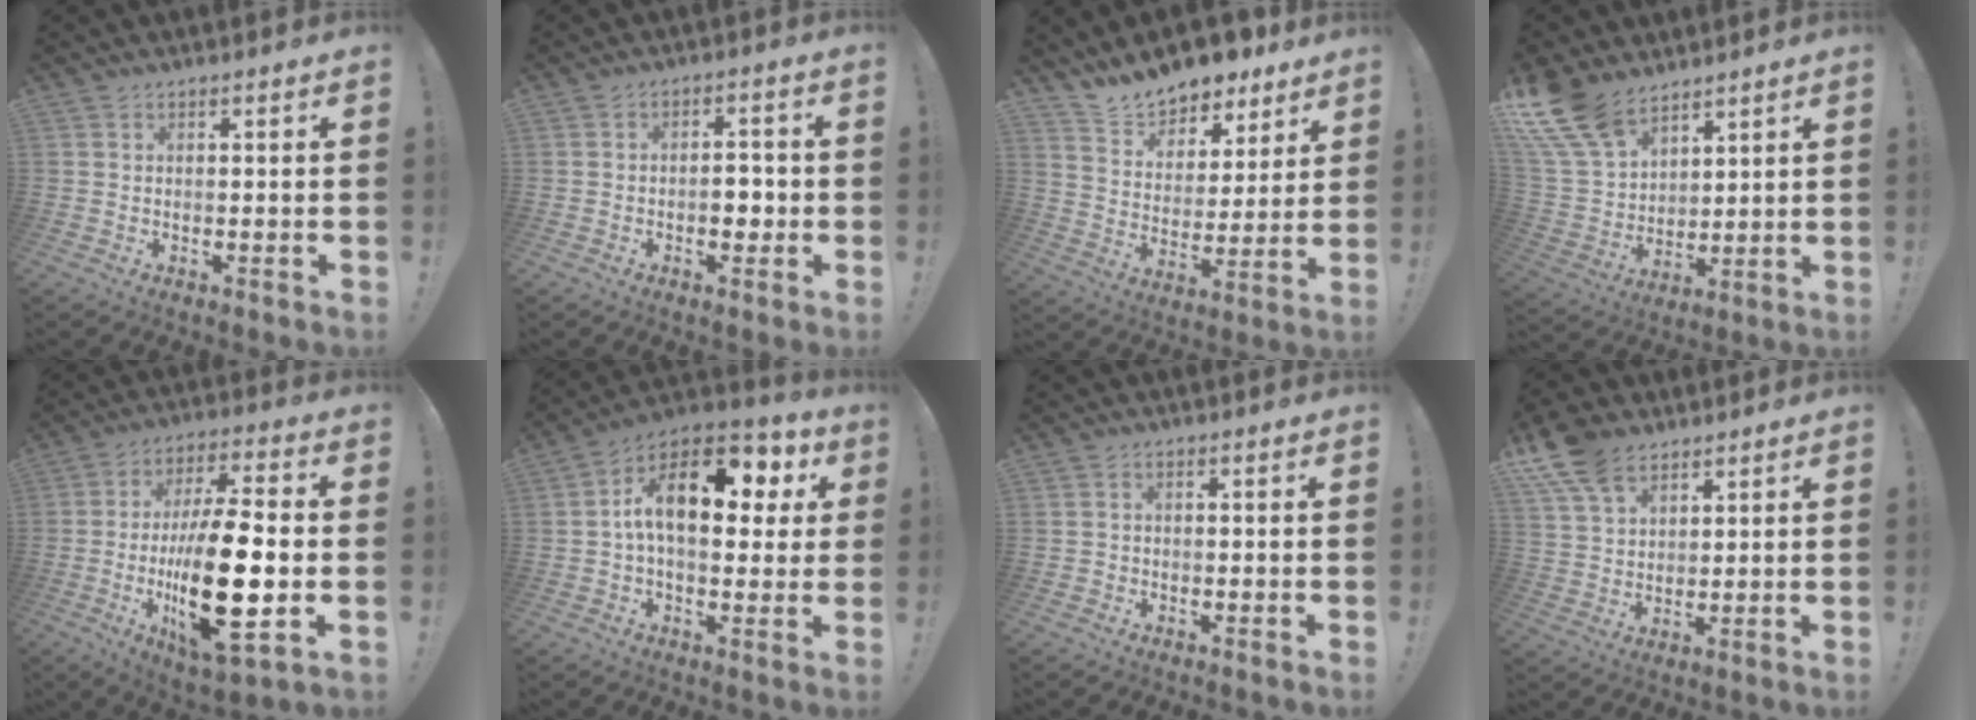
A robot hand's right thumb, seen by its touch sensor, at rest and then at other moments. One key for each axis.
{"total": 5.4, "fx": -1.7, "fy": 3.5, "fz": 3.7, "tx": -0.053, "ty": 0.013, "tz": -0.031}
{"total": 11.8, "fx": 10.9, "fy": 4.0, "fz": 2.2, "tx": -0.055, "ty": -0.092, "tz": 0.198}
{"total": 16.1, "fx": 11.3, "fy": 8.7, "fz": 7.4, "tx": -0.161, "ty": -0.070, "tz": 0.218}
{"total": 24.2, "fx": -4.0, "fy": 8.3, "fz": 22.3, "tx": -0.402, "ty": 0.000, "tz": -0.065}
{"total": 17.3, "fx": 3.7, "fy": 9.2, "fz": 14.1, "tx": -0.225, "ty": -0.001, "tz": 0.060}
{"total": 0.9, "fx": -0.5, "fy": 0.7, "fz": 0.2, "tx": -0.008, "ty": 0.005, "tz": -0.008}
{"total": 11.2, "fx": 7.6, "fy": 6.2, "fz": 5.4, "tx": -0.113, "ty": -0.035, "tz": 0.148}